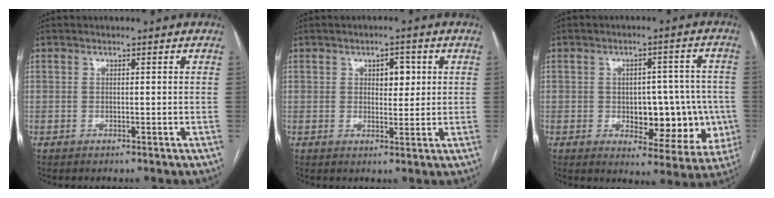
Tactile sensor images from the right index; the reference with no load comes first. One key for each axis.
{"total": 3.5, "fx": 1.1, "fy": 1.9, "fz": 2.7, "tx": -0.036, "ty": 0.006, "tz": 0.017}
{"total": 11.7, "fx": -2.1, "fy": 6.2, "fz": 9.7, "tx": -0.102, "ty": 0.023, "tz": -0.011}